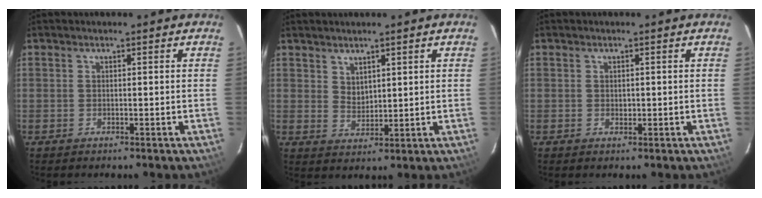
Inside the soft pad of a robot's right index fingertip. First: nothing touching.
{"total": 3.4, "force": [2.6, 1.7, 1.3], "torque": [-0.018, 0.001, 0.051]}
{"total": 0.9, "force": [0.1, 0.7, 0.5], "torque": [-0.006, 0.002, 0.002]}